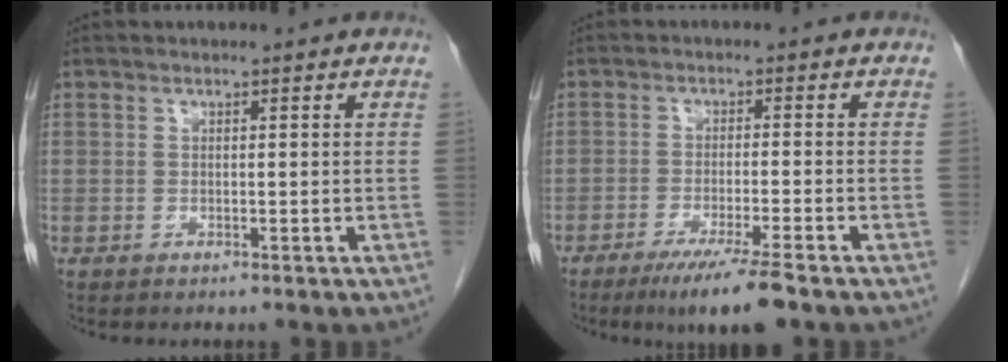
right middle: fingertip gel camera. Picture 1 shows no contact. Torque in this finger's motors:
{"motor_torque": [0.74, -0.51, 0.14, 0.04]}